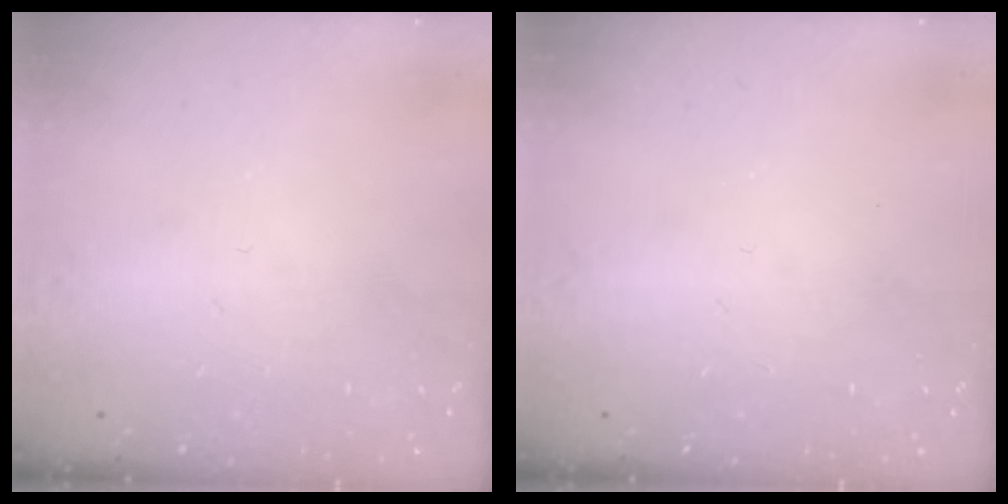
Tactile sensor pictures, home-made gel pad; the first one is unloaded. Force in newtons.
{"total": 0.0}